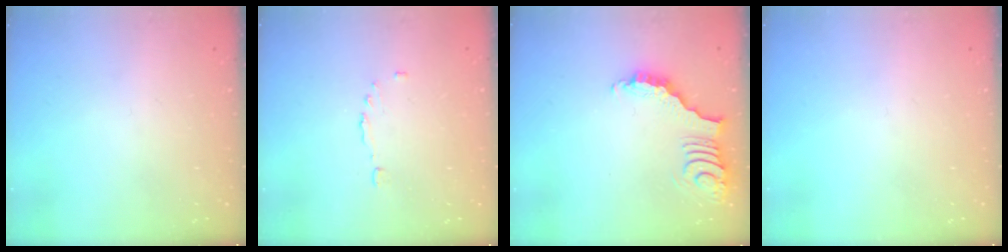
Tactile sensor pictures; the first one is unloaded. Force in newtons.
{"total": 2.7, "press": 2.6, "slide": 0.8}
{"total": 4.0, "press": 3.9, "slide": 0.7}
{"total": 0.0}